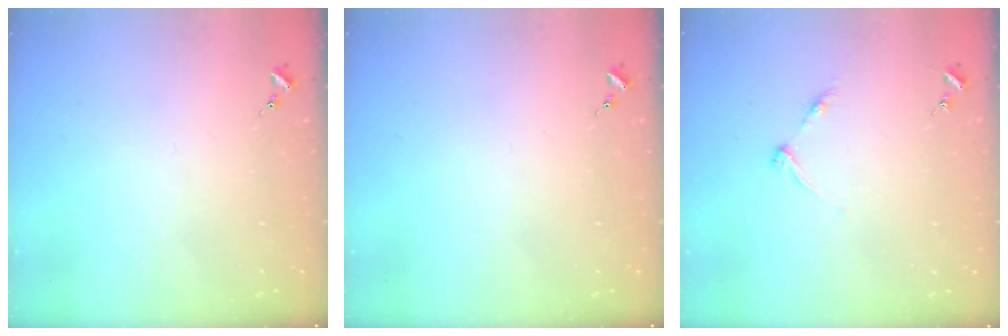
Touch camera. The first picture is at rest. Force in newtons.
{"total": 0.0}
{"total": 4.6, "press": 4.6, "slide": 0.5}